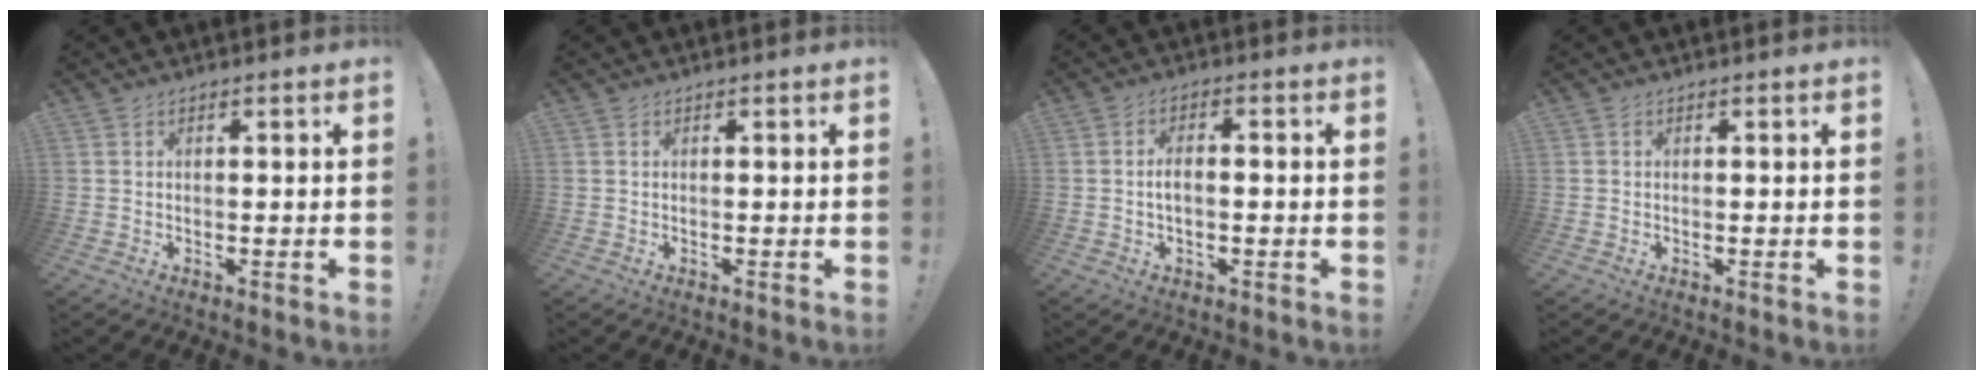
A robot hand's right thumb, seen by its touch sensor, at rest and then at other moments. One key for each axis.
{"total": 0.0}
{"total": 3.6, "fx": -0.5, "fy": 1.5, "fz": 3.2, "tx": -0.050, "ty": 0.001, "tz": -0.010}
{"total": 0.0}